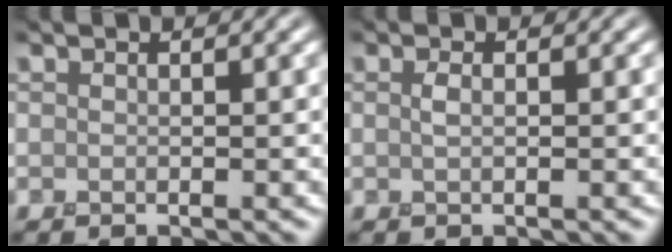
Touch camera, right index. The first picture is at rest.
{"total": 0.8, "force": [0.1, 0.3, 0.8], "torque": [-0.020, 0.004, 0.001]}